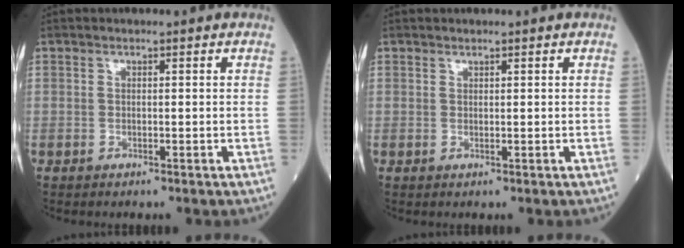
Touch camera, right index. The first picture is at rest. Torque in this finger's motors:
{"motor_torque": [-0.08, 0.04, -0.03, -0.01]}